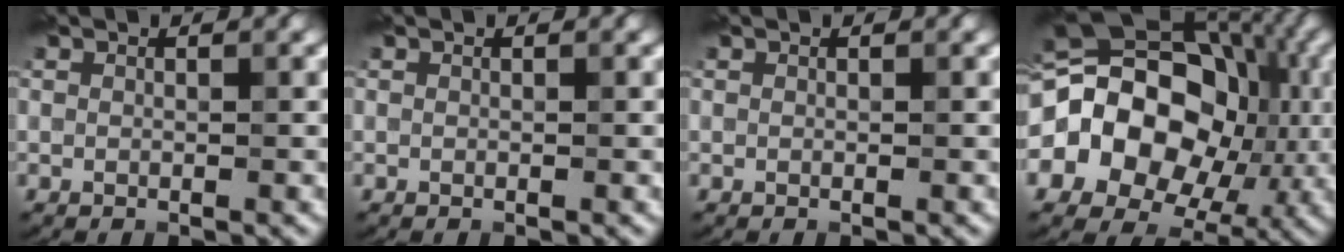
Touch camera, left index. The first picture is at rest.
{"total": 0.0}
{"total": 0.0}
{"total": 18.5, "force": [-0.5, 14.5, 11.5], "torque": [-0.198, 0.026, -0.033]}